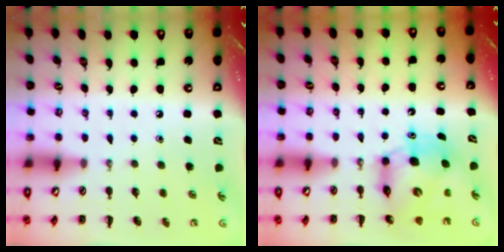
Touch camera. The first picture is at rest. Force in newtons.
{"total": 9.1, "press": 8.8, "slide": 2.2}